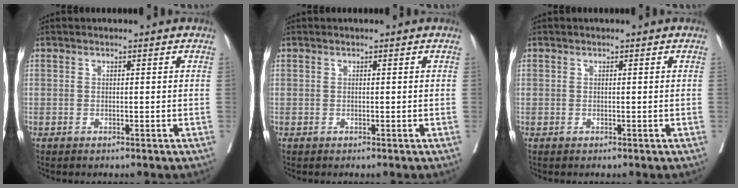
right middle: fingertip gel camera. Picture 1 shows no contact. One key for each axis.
{"total": 0.0}
{"total": 0.0}